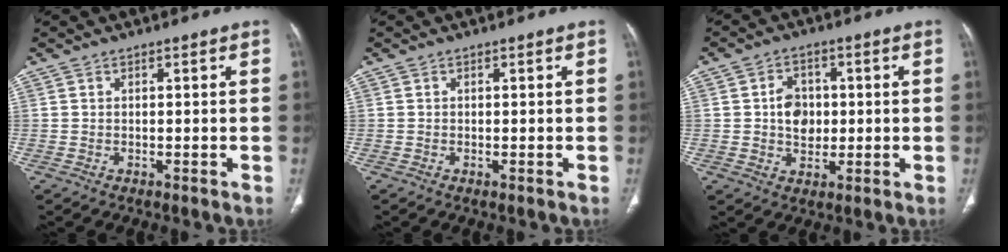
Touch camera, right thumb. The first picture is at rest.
{"total": 0.0}
{"total": 6.4, "force": [0.3, 5.0, 4.0], "torque": [-0.042, 0.003, 0.005]}